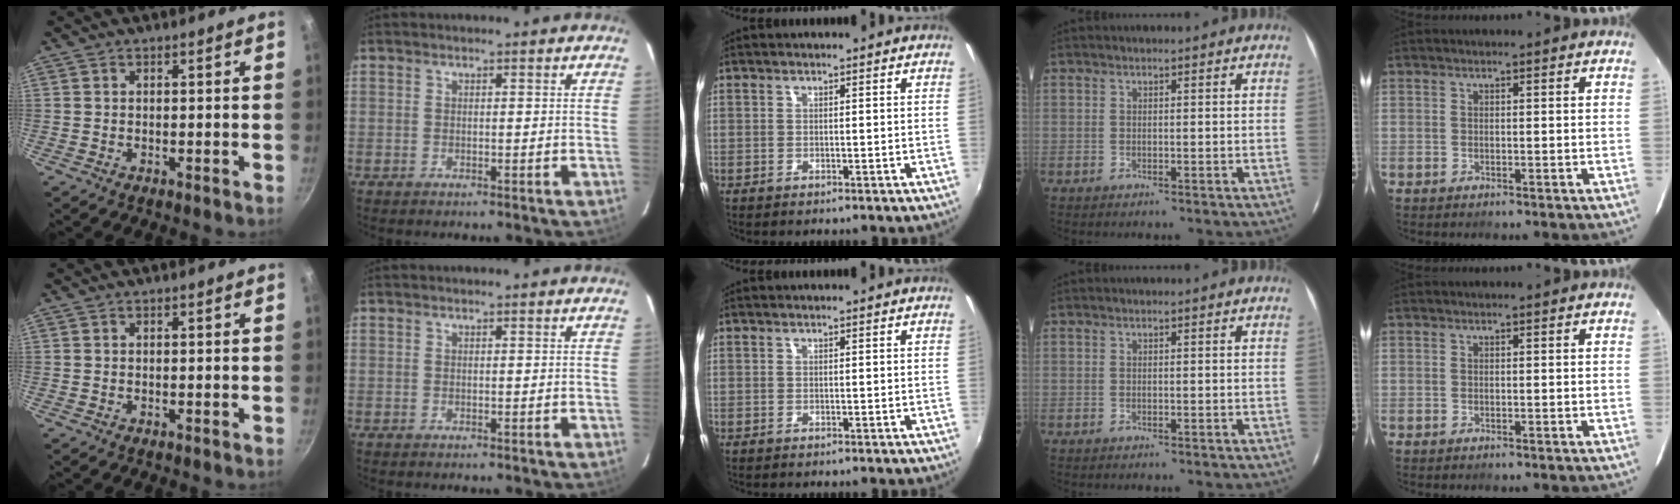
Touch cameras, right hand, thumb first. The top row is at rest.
{}